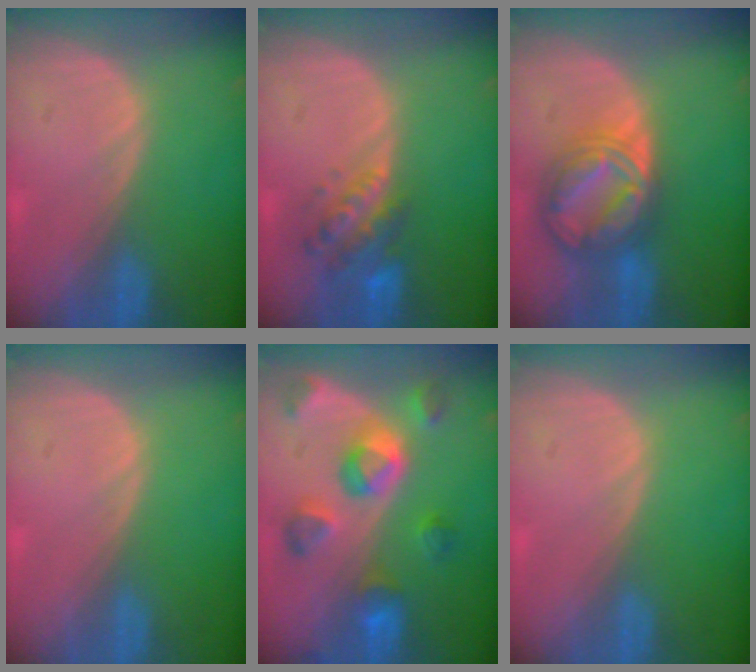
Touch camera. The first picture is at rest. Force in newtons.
{"total": 5.9, "press": 5.6, "slide": 1.8}
{"total": 8.9, "press": 8.8, "slide": 0.8}
{"total": 0.0}
{"total": 9.3, "press": 8.5, "slide": 3.9}
{"total": 0.0}